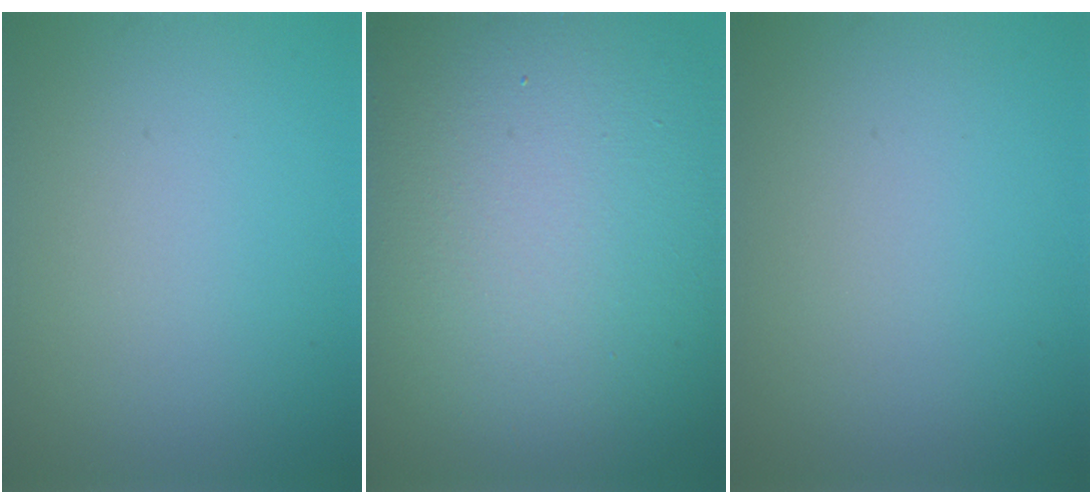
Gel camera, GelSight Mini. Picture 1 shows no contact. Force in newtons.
{"total": 20.5, "press": 20.5, "slide": 1.4}
{"total": 0.0}